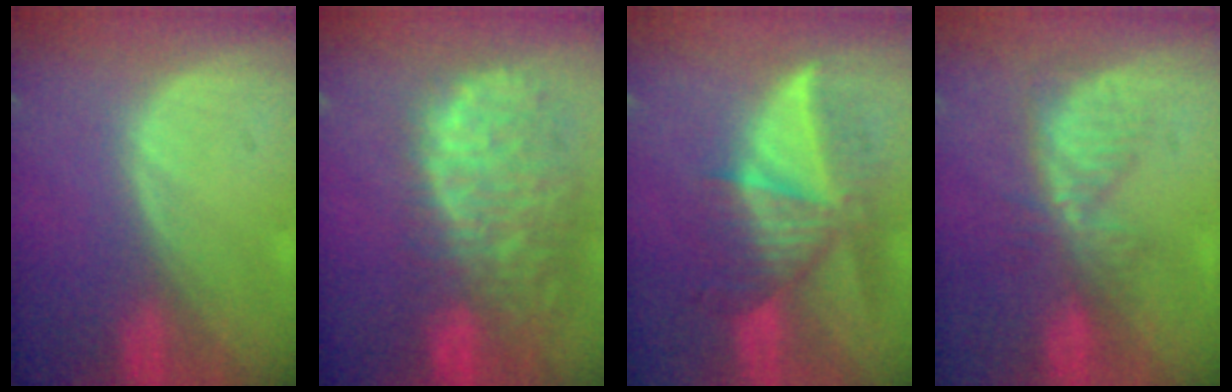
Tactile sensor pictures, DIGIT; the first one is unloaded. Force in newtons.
{"total": 13.6, "press": 11.0, "slide": 7.9}
{"total": 8.4, "press": 7.9, "slide": 3.0}
{"total": 5.3, "press": 5.0, "slide": 1.8}